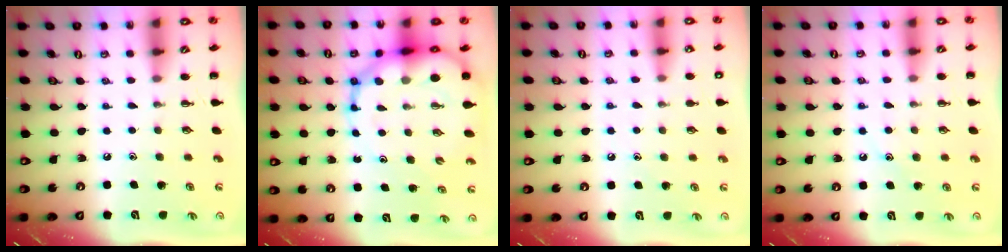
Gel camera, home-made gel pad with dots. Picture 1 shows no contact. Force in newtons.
{"total": 17.2, "press": 16.5, "slide": 4.9}
{"total": 8.3, "press": 8.0, "slide": 2.3}
{"total": 7.7, "press": 7.6, "slide": 1.2}